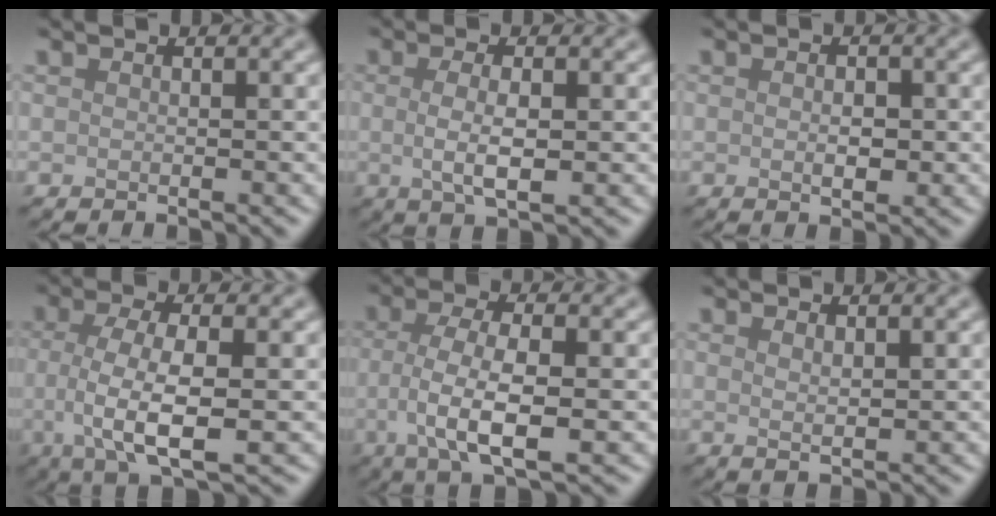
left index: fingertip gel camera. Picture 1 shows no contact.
{"total": 3.4, "force": [-0.1, 0.9, 3.3], "torque": [-0.065, -0.004, 0.001]}
{"total": 1.7, "force": [-0.1, 0.9, 1.5], "torque": [-0.024, -0.001, 0.000]}
{"total": 6.1, "force": [-0.6, 1.9, 5.8], "torque": [-0.109, -0.007, -0.009]}
{"total": 5.6, "force": [-0.9, 1.8, 5.2], "torque": [-0.103, -0.002, -0.016]}
{"total": 1.2, "force": [0.7, 0.3, 1.0], "torque": [-0.017, -0.003, 0.014]}